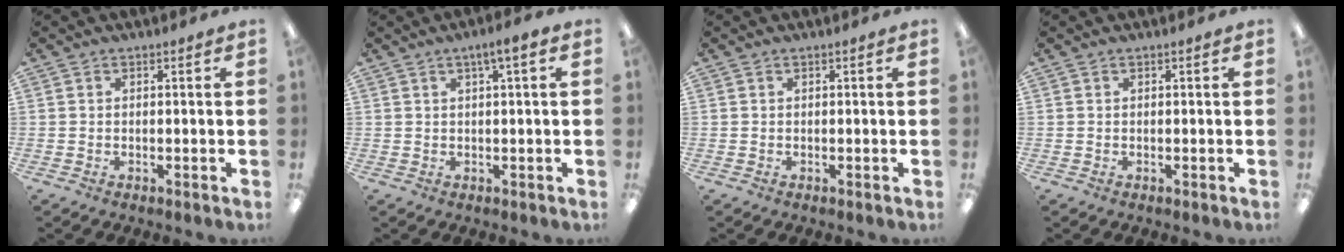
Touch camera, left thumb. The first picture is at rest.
{"total": 3.4, "force": [1.6, 0.4, 3.0], "torque": [-0.052, 0.001, 0.023]}
{"total": 0.0}
{"total": 0.0}